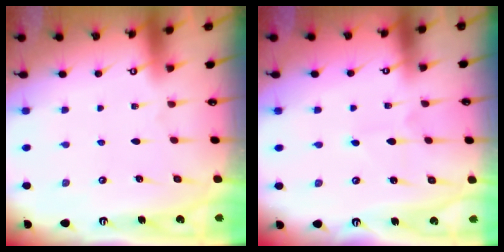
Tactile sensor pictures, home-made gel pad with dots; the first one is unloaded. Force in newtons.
{"total": 3.1, "press": 3.1, "slide": 0.3}